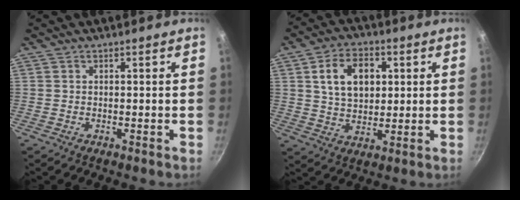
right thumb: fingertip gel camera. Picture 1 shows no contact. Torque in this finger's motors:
{"motor_torque": [-0.22, 0.51, 0.24, 0.08, 0.07]}